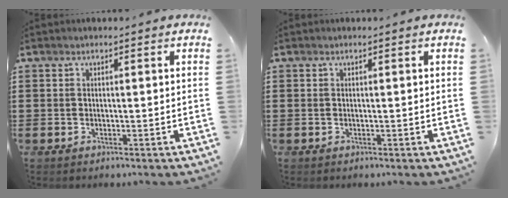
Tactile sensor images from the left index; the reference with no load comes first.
{"total": 0.0}